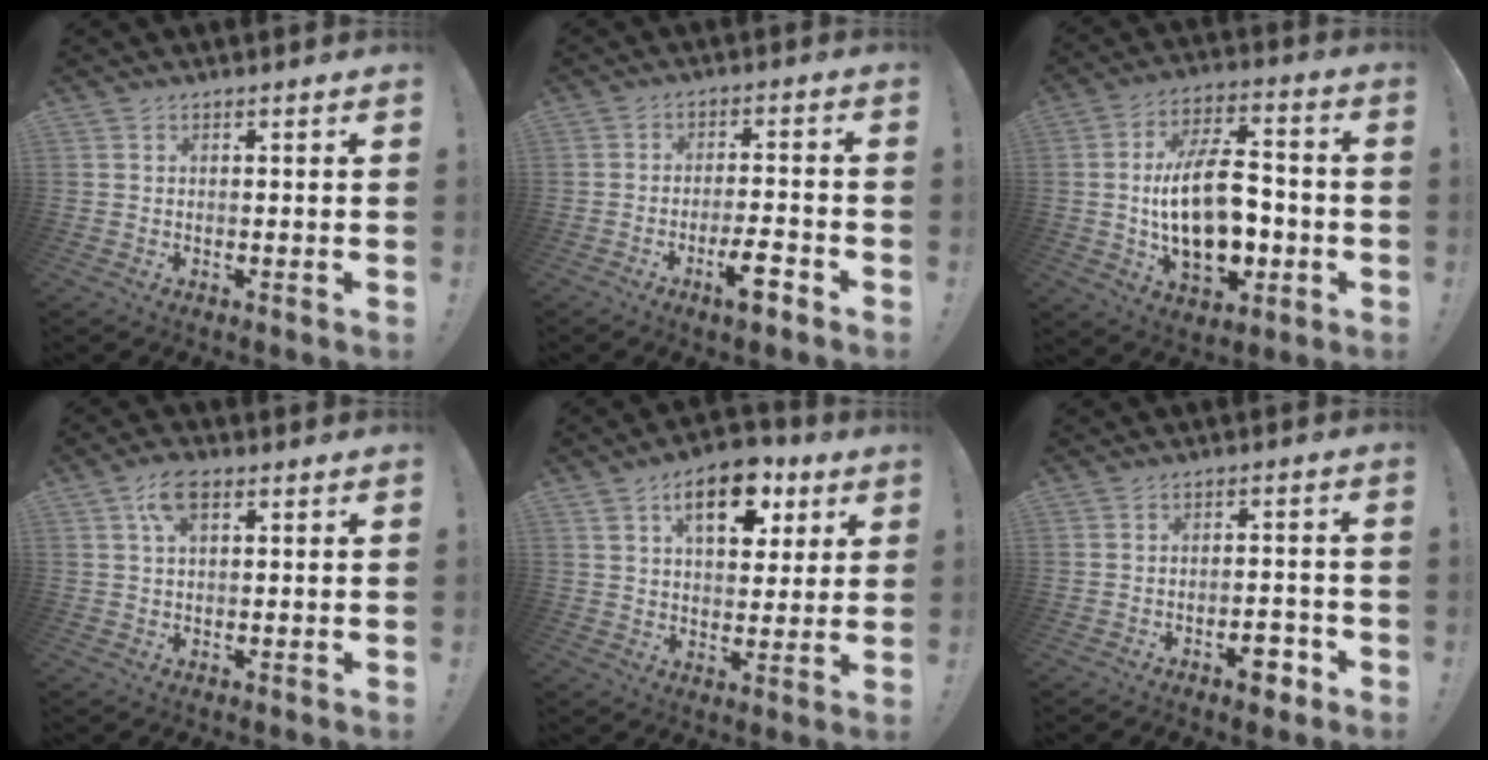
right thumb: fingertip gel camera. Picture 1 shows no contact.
{"total": 7.8, "force": [-4.7, 1.5, 6.1], "torque": [-0.094, 0.019, -0.081]}
{"total": 20.3, "force": [-2.9, 11.8, 16.3], "torque": [-0.288, 0.012, -0.049]}
{"total": 5.9, "force": [2.4, 3.0, 4.4], "torque": [-0.079, 0.002, 0.043]}
{"total": 14.3, "force": [6.9, 8.0, 9.6], "torque": [-0.139, -0.018, 0.119]}
{"total": 5.6, "force": [-3.5, 2.4, 3.6], "torque": [-0.033, 0.015, -0.060]}